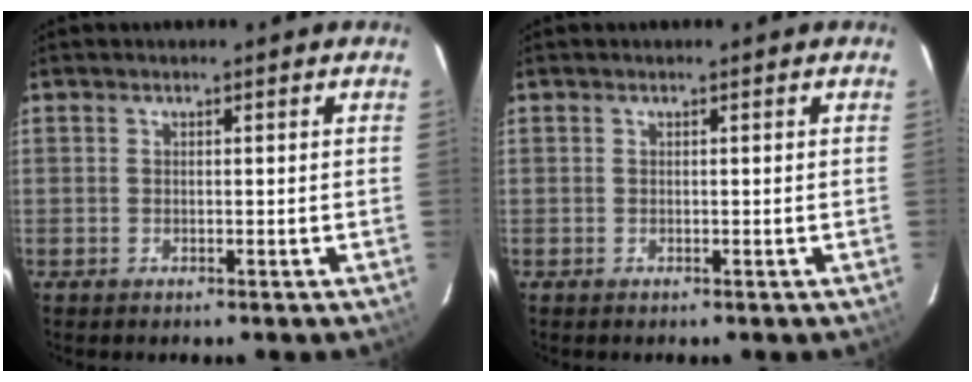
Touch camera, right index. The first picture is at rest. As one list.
[{"total": 0.0}]